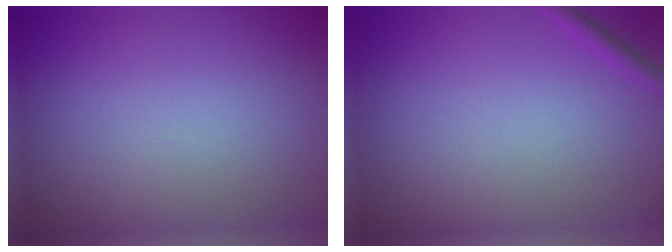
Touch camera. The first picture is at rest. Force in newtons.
{"total": 0.9, "press": 0.9, "slide": 0.1}